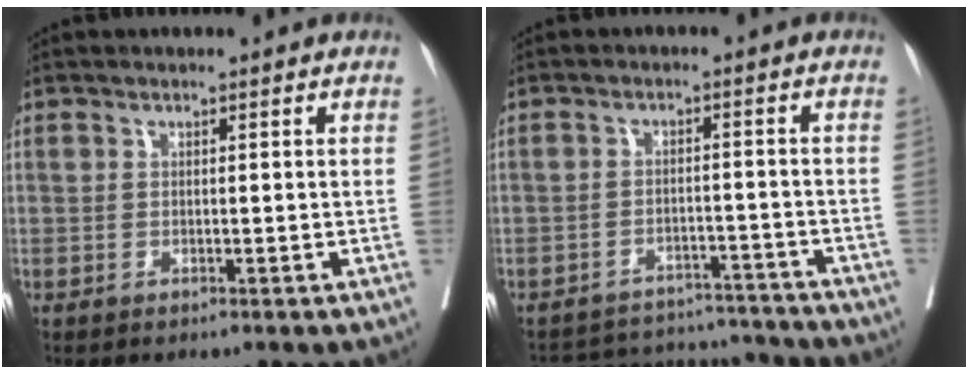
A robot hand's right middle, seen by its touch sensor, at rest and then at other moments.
{"total": 12.7, "force": [-12.3, 3.0, 1.3], "torque": [-0.019, 0.020, -0.159]}